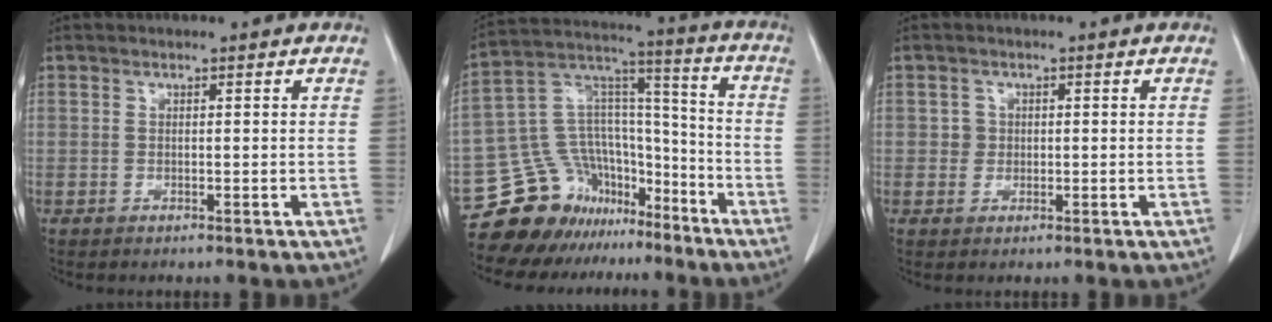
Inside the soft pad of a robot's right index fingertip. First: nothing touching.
{"total": 16.1, "force": [-12.5, 9.4, 4.0], "torque": [-0.071, 0.090, -0.214]}
{"total": 1.6, "force": [0.1, 1.6, 0.3], "torque": [0.001, 0.006, 0.004]}